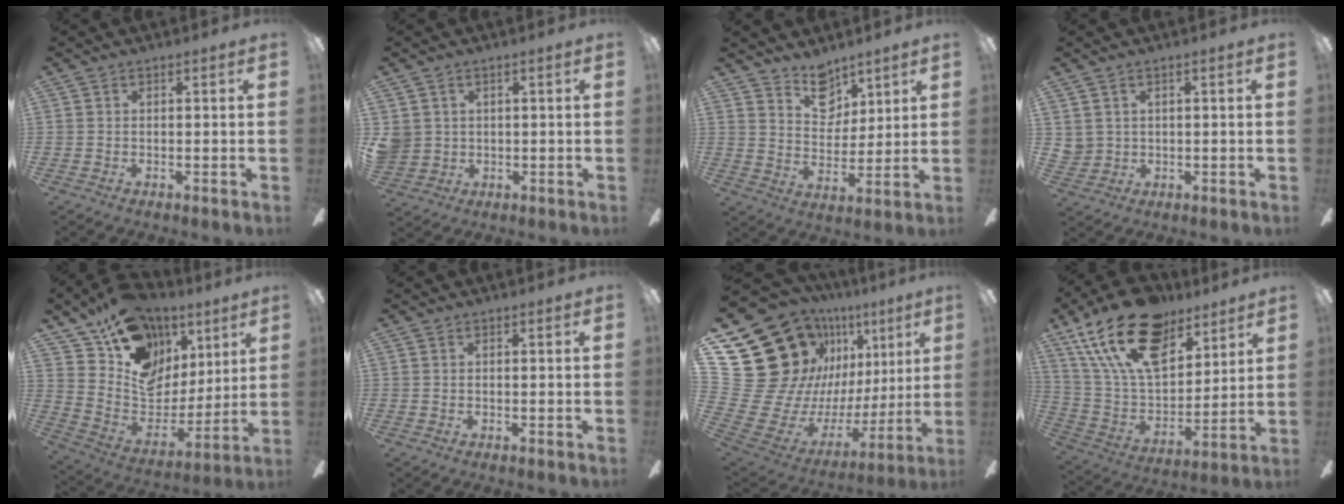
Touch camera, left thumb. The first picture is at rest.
{"total": 4.3, "force": [1.2, 4.1, 0.6], "torque": [-0.023, 0.005, 0.023]}
{"total": 9.6, "force": [7.4, 5.5, 2.7], "torque": [-0.042, -0.043, 0.139]}
{"total": 2.7, "force": [1.6, 2.2, 0.0], "torque": [-0.010, 0.003, 0.031]}
{"total": 16.5, "force": [9.4, 11.8, 6.6], "torque": [-0.115, -0.064, 0.172]}
{"total": 0.0}
{"total": 30.2, "force": [11.8, 22.0, 17.1], "torque": [-0.315, -0.127, 0.291]}
{"total": 23.6, "force": [14.0, 12.7, 14.1], "torque": [-0.266, -0.070, 0.251]}